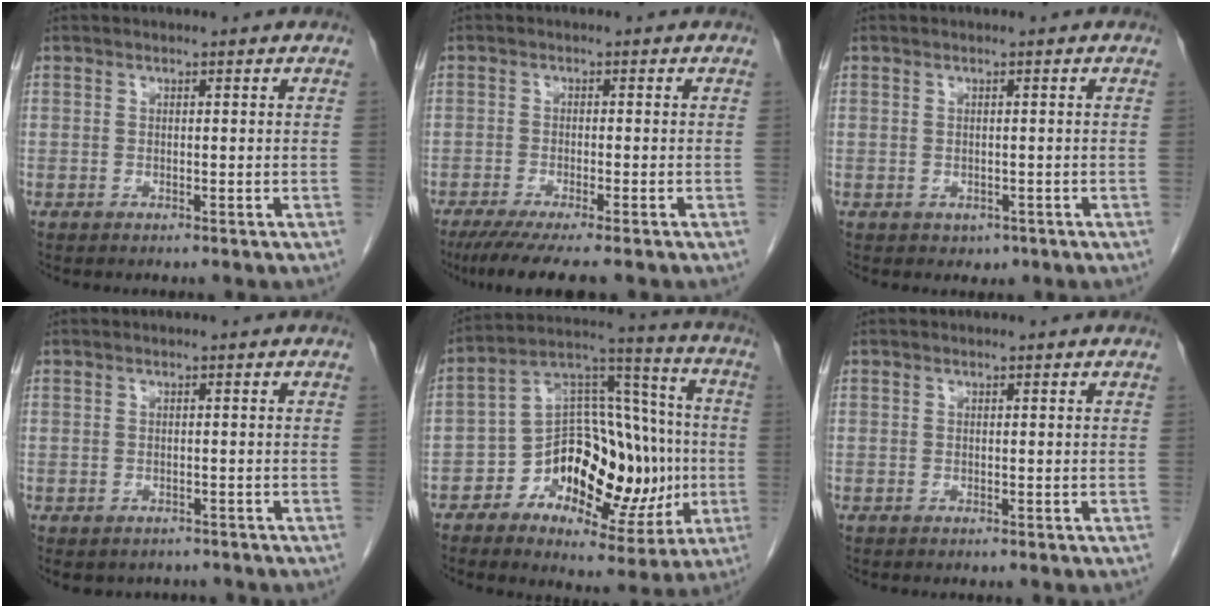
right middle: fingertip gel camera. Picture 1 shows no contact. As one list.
[{"total": 7.2, "force": [-5.7, -0.1, 4.4], "torque": [-0.063, -0.018, -0.092]}, {"total": 1.1, "force": [-0.2, 1.0, 0.3], "torque": [-0.007, 0.002, 0.004]}, {"total": 3.8, "force": [-3.1, 2.1, 0.4], "torque": [0.000, 0.006, -0.038]}, {"total": 18.0, "force": [-3.4, 10.2, 14.4], "torque": [-0.211, 0.044, -0.047]}, {"total": 0.0}]